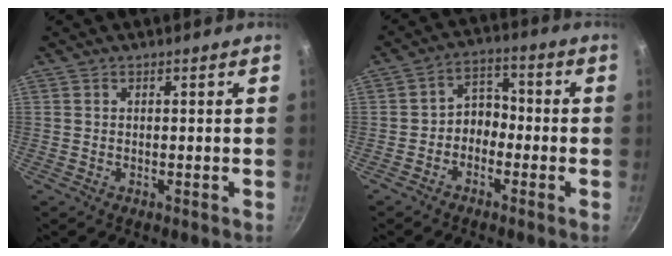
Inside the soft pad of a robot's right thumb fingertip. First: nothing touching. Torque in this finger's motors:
{"motor_torque": [-0.28, 0.30, -0.15, 0.21, 0.02]}